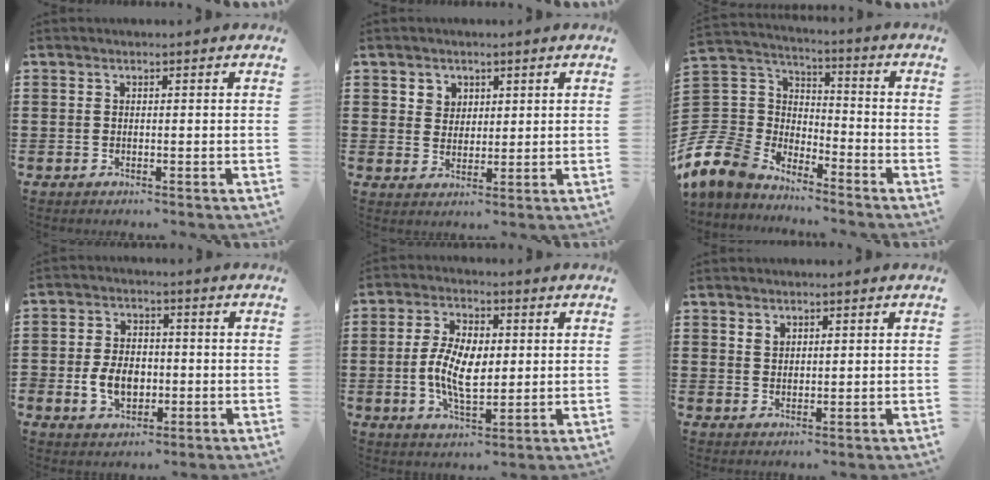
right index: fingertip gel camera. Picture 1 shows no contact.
{"total": 2.9, "force": [1.6, 2.4, 0.1], "torque": [-0.014, 0.011, 0.029]}
{"total": 8.8, "force": [-5.9, 6.4, 1.6], "torque": [-0.097, -0.006, -0.123]}
{"total": 5.9, "force": [-1.3, 4.2, 3.8], "torque": [-0.073, 0.005, -0.026]}
{"total": 8.2, "force": [-0.3, 4.1, 7.1], "torque": [-0.150, 0.005, -0.008]}
{"total": 1.4, "force": [1.1, 0.8, 0.4], "torque": [-0.001, 0.000, 0.019]}